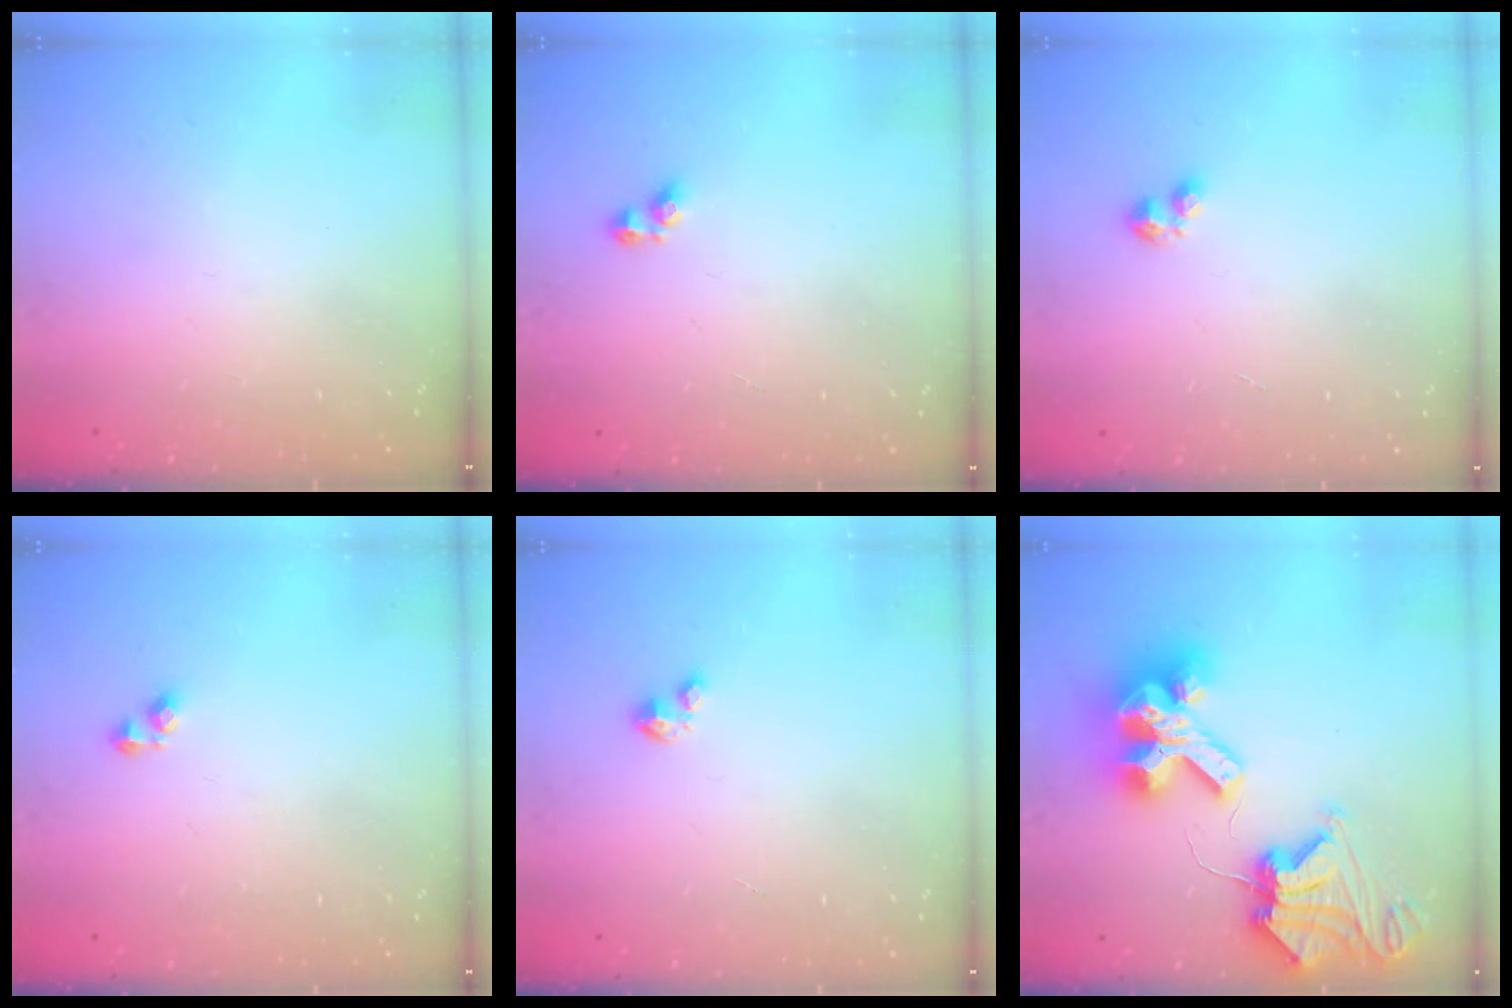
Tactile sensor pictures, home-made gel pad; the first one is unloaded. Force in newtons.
{"total": 3.0, "press": 2.9, "slide": 0.9}
{"total": 2.8, "press": 2.8, "slide": 0.5}
{"total": 2.7, "press": 2.7, "slide": 0.4}
{"total": 1.2, "press": 1.2, "slide": 0.2}
{"total": 18.4, "press": 18.3, "slide": 2.4}